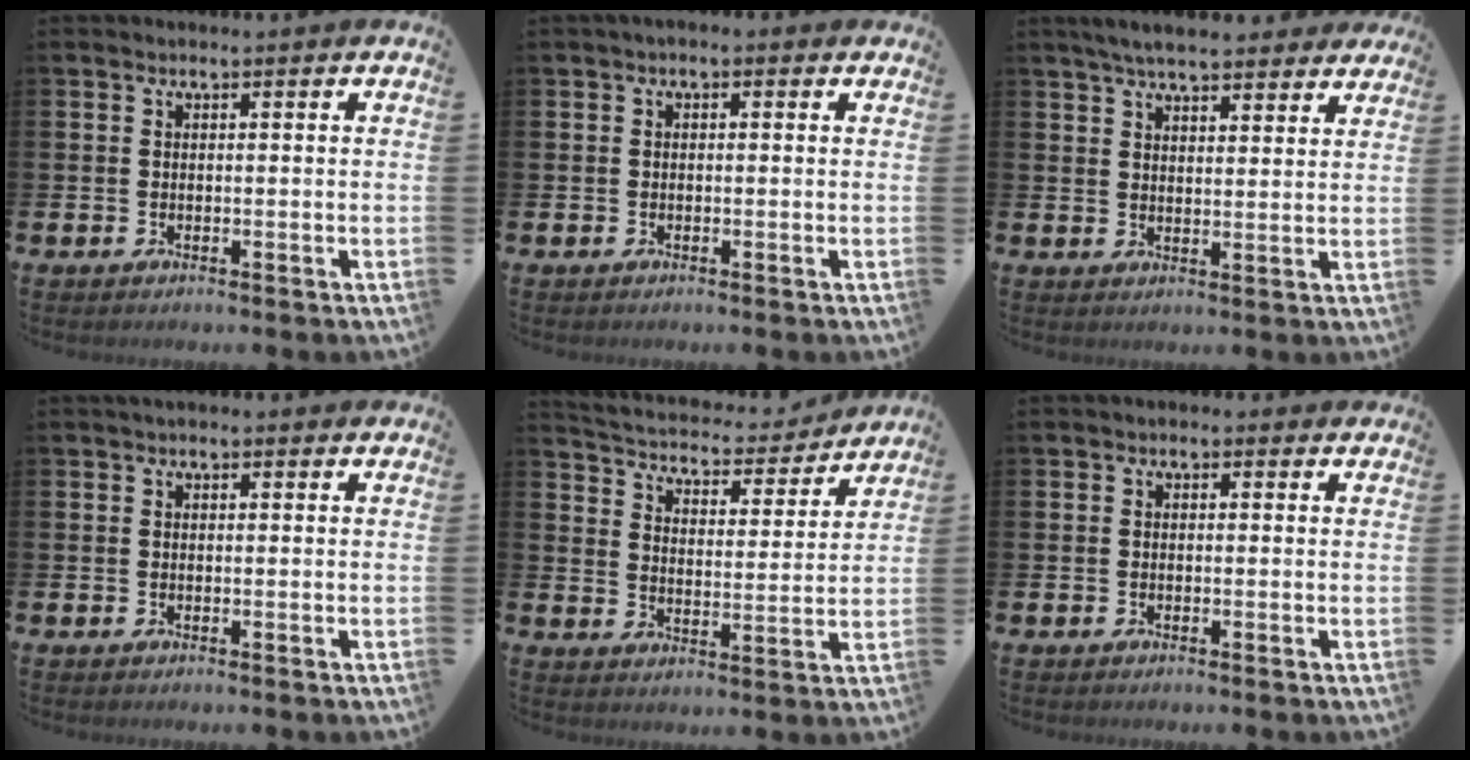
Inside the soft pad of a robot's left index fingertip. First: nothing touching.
{"total": 0.7, "force": [-0.2, 0.5, 0.4], "torque": [-0.005, 0.004, -0.007]}
{"total": 5.7, "force": [5.4, 1.0, 1.7], "torque": [-0.045, -0.017, 0.097]}
{"total": 1.0, "force": [0.8, 0.4, 0.4], "torque": [0.003, 0.002, 0.011]}
{"total": 5.2, "force": [5.0, 1.2, 0.7], "torque": [-0.035, -0.046, 0.079]}
{"total": 0.6, "force": [0.2, 0.5, 0.2], "torque": [-0.002, 0.006, 0.001]}